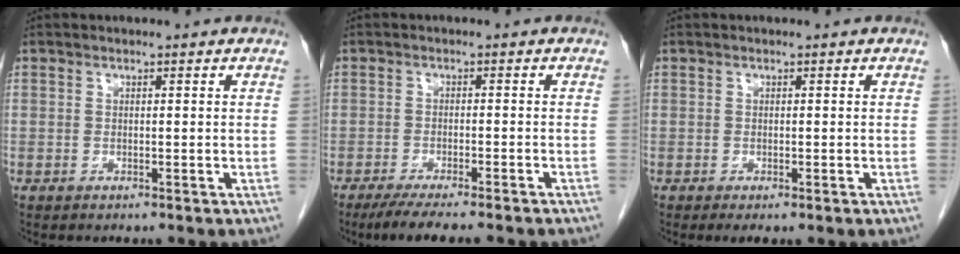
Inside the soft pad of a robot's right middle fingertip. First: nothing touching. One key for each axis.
{"total": 10.4, "fx": -8.7, "fy": 0.8, "fz": 5.6, "tx": -0.072, "ty": -0.017, "tz": -0.127}
{"total": 2.1, "fx": -1.3, "fy": 0.5, "fz": 1.6, "tx": -0.022, "ty": -0.006, "tz": -0.017}